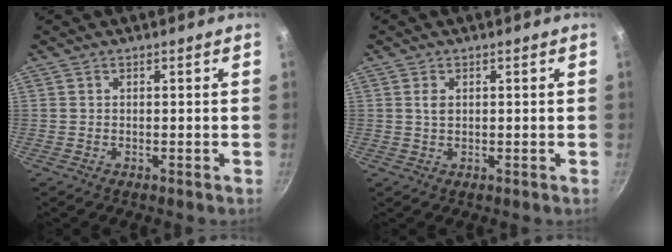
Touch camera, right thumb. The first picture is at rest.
{"total": 1.9, "force": [0.5, 1.2, 1.3], "torque": [-0.024, -0.001, 0.010]}